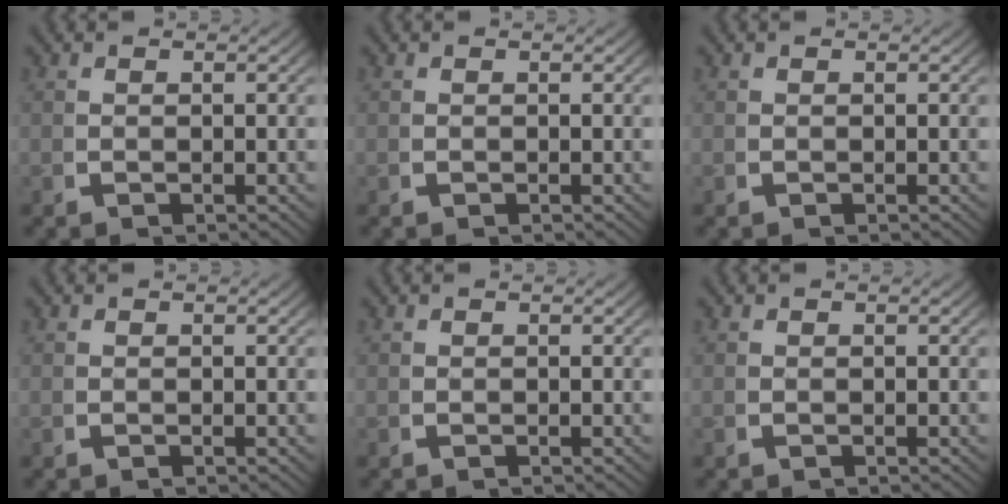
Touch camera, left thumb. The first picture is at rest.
{"total": 0.0}
{"total": 0.0}
{"total": 0.0}
{"total": 0.0}
{"total": 0.0}